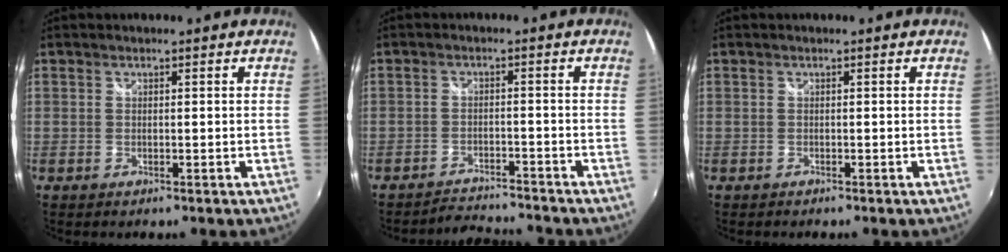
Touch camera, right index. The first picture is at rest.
{"total": 6.1, "force": [-6.0, 0.3, 0.7], "torque": [-0.028, 0.000, -0.093]}
{"total": 0.0}